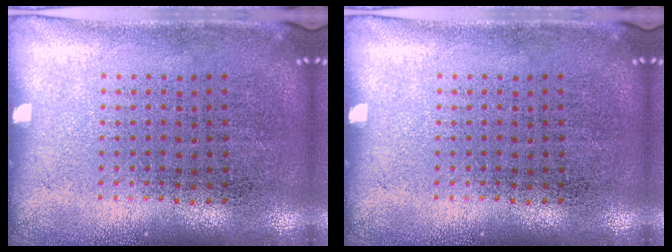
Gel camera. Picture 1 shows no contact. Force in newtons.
{"total": 0.0}